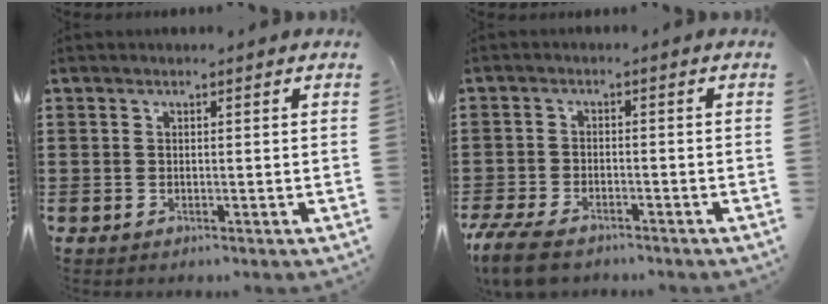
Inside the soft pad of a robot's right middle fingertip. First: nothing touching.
{"total": 4.8, "force": [-4.1, 1.3, 2.2], "torque": [-0.064, -0.006, -0.086]}